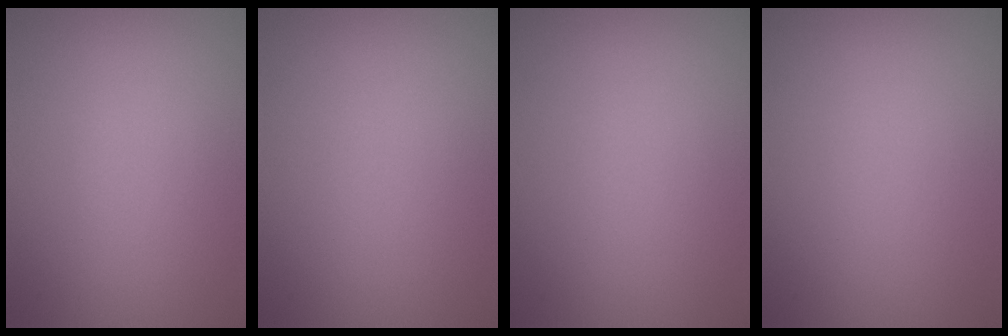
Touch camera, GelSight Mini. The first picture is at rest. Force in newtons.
{"total": 0.0}
{"total": 0.0}
{"total": 0.0}